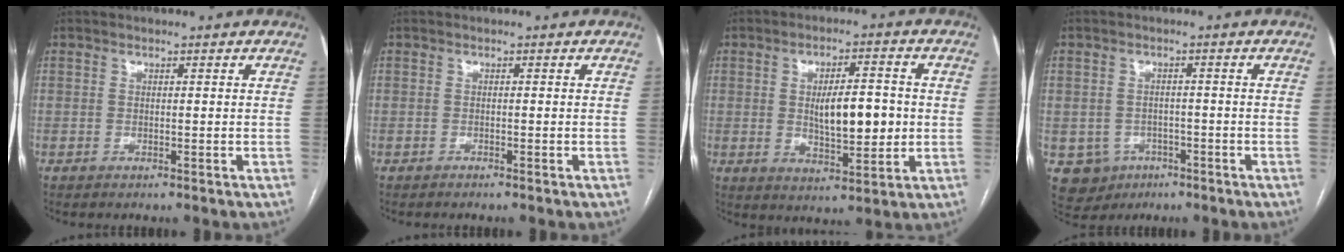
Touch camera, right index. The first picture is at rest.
{"total": 0.7, "force": [-0.6, 0.0, 0.3], "torque": [-0.007, -0.001, -0.010]}
{"total": 9.4, "force": [0.2, 3.2, 8.8], "torque": [-0.145, 0.004, 0.009]}
{"total": 6.2, "force": [-2.5, 5.6, 1.0], "torque": [-0.019, 0.007, -0.027]}